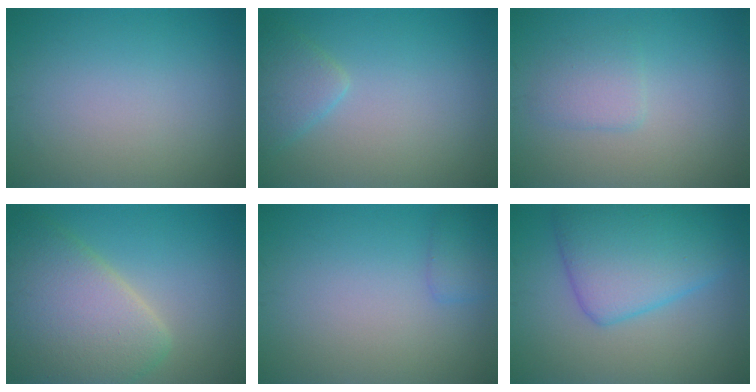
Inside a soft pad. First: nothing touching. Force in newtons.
{"total": 2.3, "press": 2.3, "slide": 0.1}
{"total": 2.0, "press": 2.0, "slide": 0.2}
{"total": 8.3, "press": 8.3, "slide": 0.6}
{"total": 1.3, "press": 1.3, "slide": 0.0}
{"total": 7.4, "press": 7.4, "slide": 0.1}